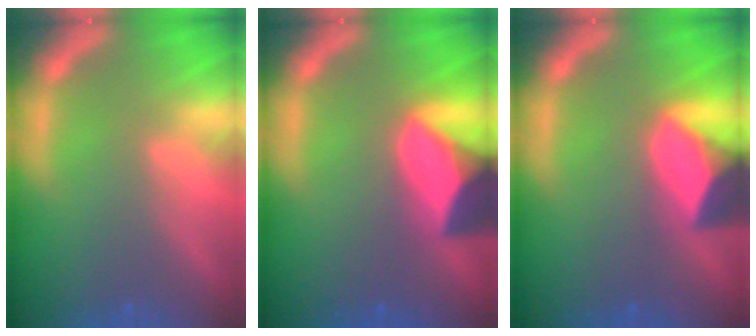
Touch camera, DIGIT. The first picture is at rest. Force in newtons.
{"total": 8.9}
{"total": 7.5}